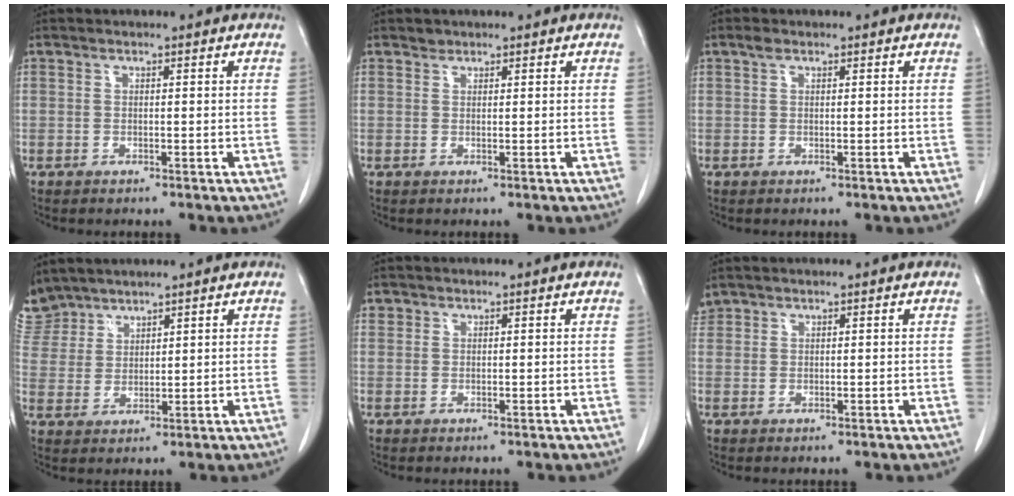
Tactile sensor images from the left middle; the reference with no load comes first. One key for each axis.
{"total": 0.7, "fx": 0.6, "fy": 0.4, "fz": -0.1, "tx": 0.001, "ty": 0.001, "tz": 0.007}
{"total": 0.8, "fx": 0.5, "fy": 0.4, "fz": 0.4, "tx": -0.011, "ty": 0.011, "tz": 0.009}
{"total": 6.7, "fx": 6.2, "fy": 2.5, "fz": -0.1, "tx": -0.004, "ty": 0.008, "tz": 0.137}
{"total": 0.7, "fx": 0.4, "fy": 0.6, "fz": 0.0, "tx": 0.005, "ty": 0.005, "tz": 0.006}
{"total": 1.3, "fx": 1.2, "fy": 0.5, "fz": -0.2, "tx": 0.000, "ty": 0.013, "tz": 0.026}